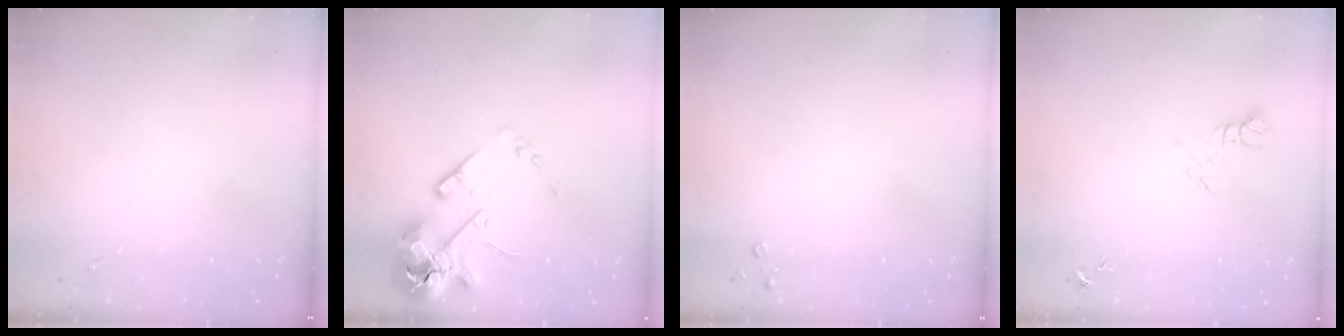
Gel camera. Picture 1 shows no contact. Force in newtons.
{"total": 15.9, "press": 15.7, "slide": 2.5}
{"total": 2.6, "press": 2.6, "slide": 0.3}
{"total": 5.8, "press": 5.7, "slide": 0.7}